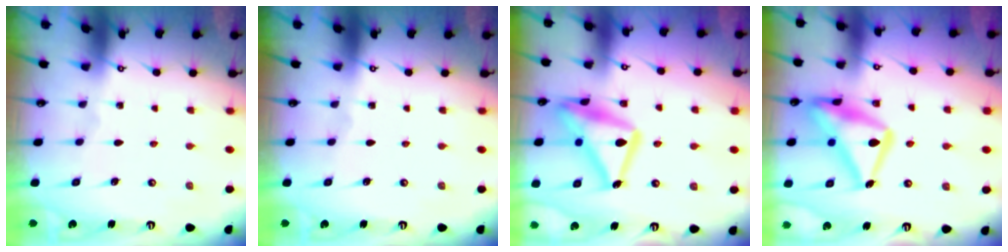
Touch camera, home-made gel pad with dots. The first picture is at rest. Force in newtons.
{"total": 0.0}
{"total": 19.4, "press": 19.4, "slide": 1.4}
{"total": 19.9, "press": 19.8, "slide": 1.6}